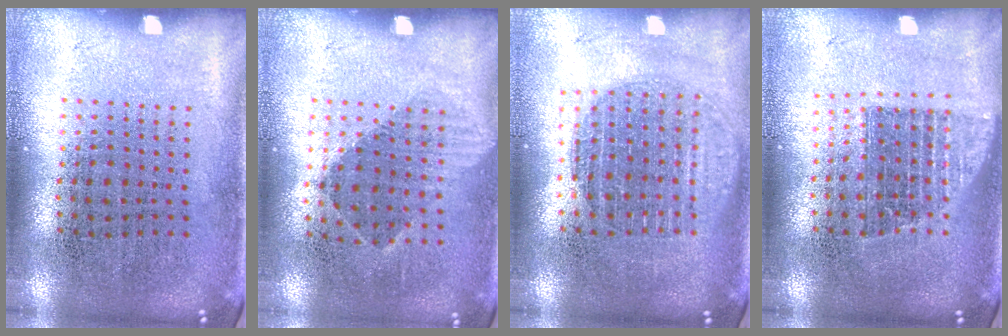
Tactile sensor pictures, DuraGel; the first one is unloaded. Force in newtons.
{"total": 1.0, "press": 0.7, "slide": 0.6}
{"total": 1.7, "press": 1.5, "slide": 0.9}
{"total": 1.4, "press": 1.2, "slide": 0.7}